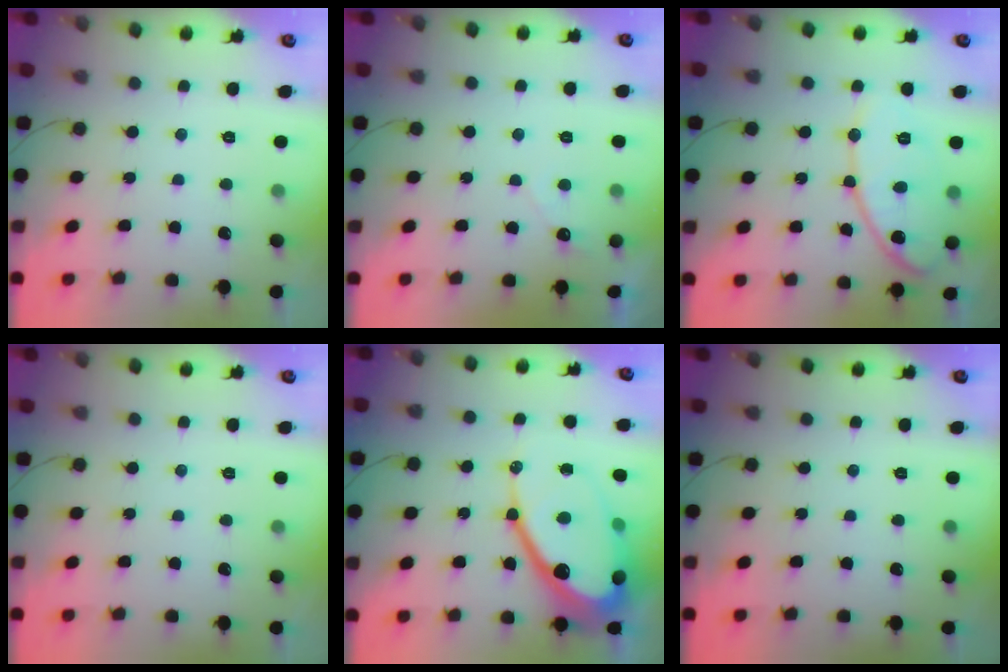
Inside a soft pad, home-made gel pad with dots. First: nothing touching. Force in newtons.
{"total": 2.9, "press": 2.9, "slide": 0.1}
{"total": 12.8, "press": 12.7, "slide": 1.4}
{"total": 0.0}
{"total": 25.5, "press": 25.4, "slide": 2.3}
{"total": 0.0}